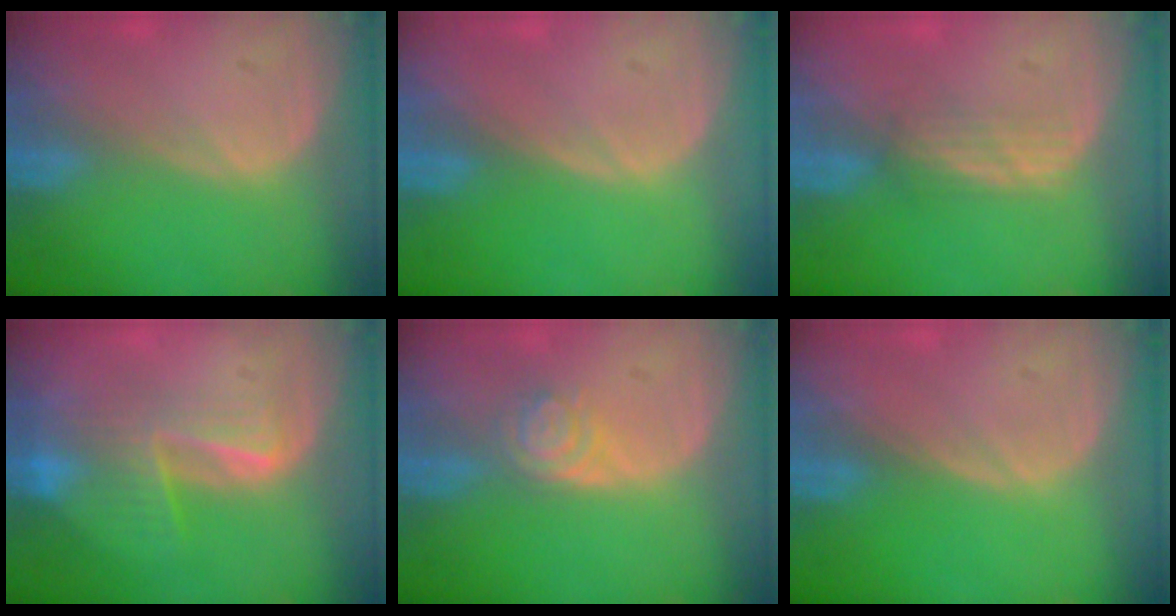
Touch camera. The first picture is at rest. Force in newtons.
{"total": 0.0}
{"total": 2.4, "press": 2.3, "slide": 0.6}
{"total": 7.2, "press": 6.6, "slide": 2.9}
{"total": 3.9, "press": 3.5, "slide": 1.9}
{"total": 0.0}